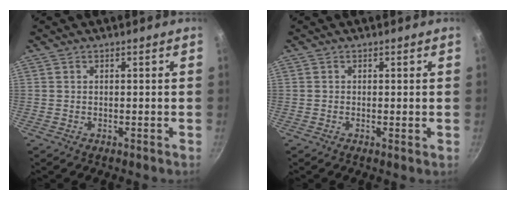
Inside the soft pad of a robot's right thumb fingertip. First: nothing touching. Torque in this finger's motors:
{"motor_torque": [-0.54, -0.03, -0.55, -0.03, 0.02]}